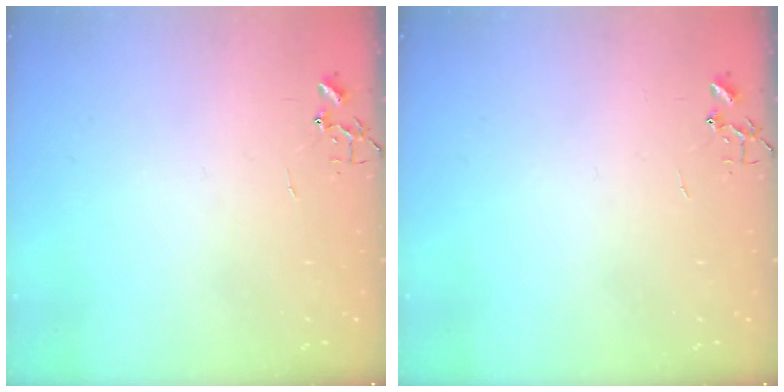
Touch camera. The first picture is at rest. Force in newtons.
{"total": 0.0}